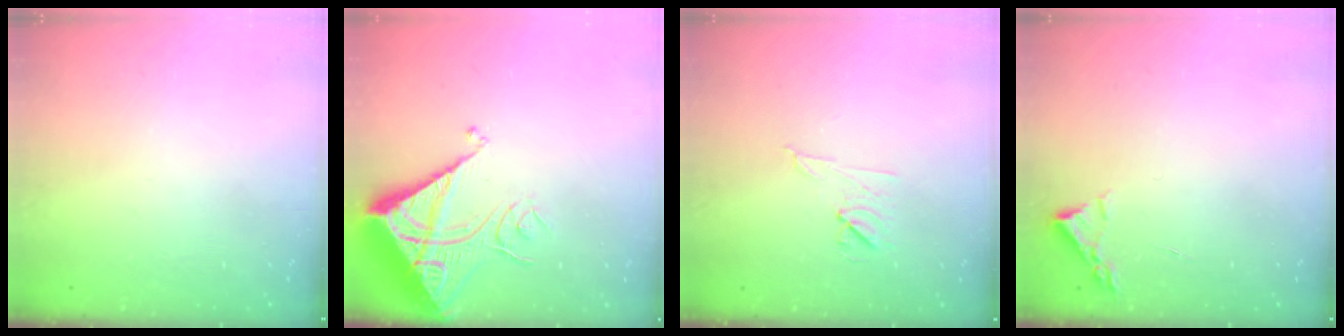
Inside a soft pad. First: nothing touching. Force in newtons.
{"total": 13.8, "press": 13.7, "slide": 1.3}
{"total": 6.7, "press": 6.5, "slide": 1.7}
{"total": 2.2, "press": 2.2, "slide": 0.3}